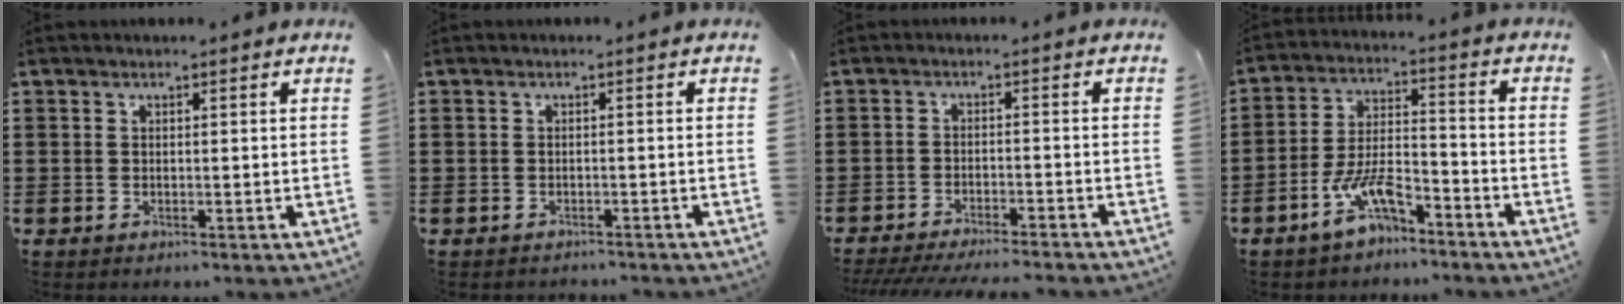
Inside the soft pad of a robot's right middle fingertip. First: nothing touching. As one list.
[{"total": 1.0, "force": [-0.9, 0.3, -0.1], "torque": [0.000, 0.003, -0.022]}, {"total": 3.8, "force": [-3.7, -0.1, 0.9], "torque": [-0.022, -0.007, -0.076]}, {"total": 7.9, "force": [-5.4, 2.5, 5.2], "torque": [-0.119, 0.001, -0.104]}]